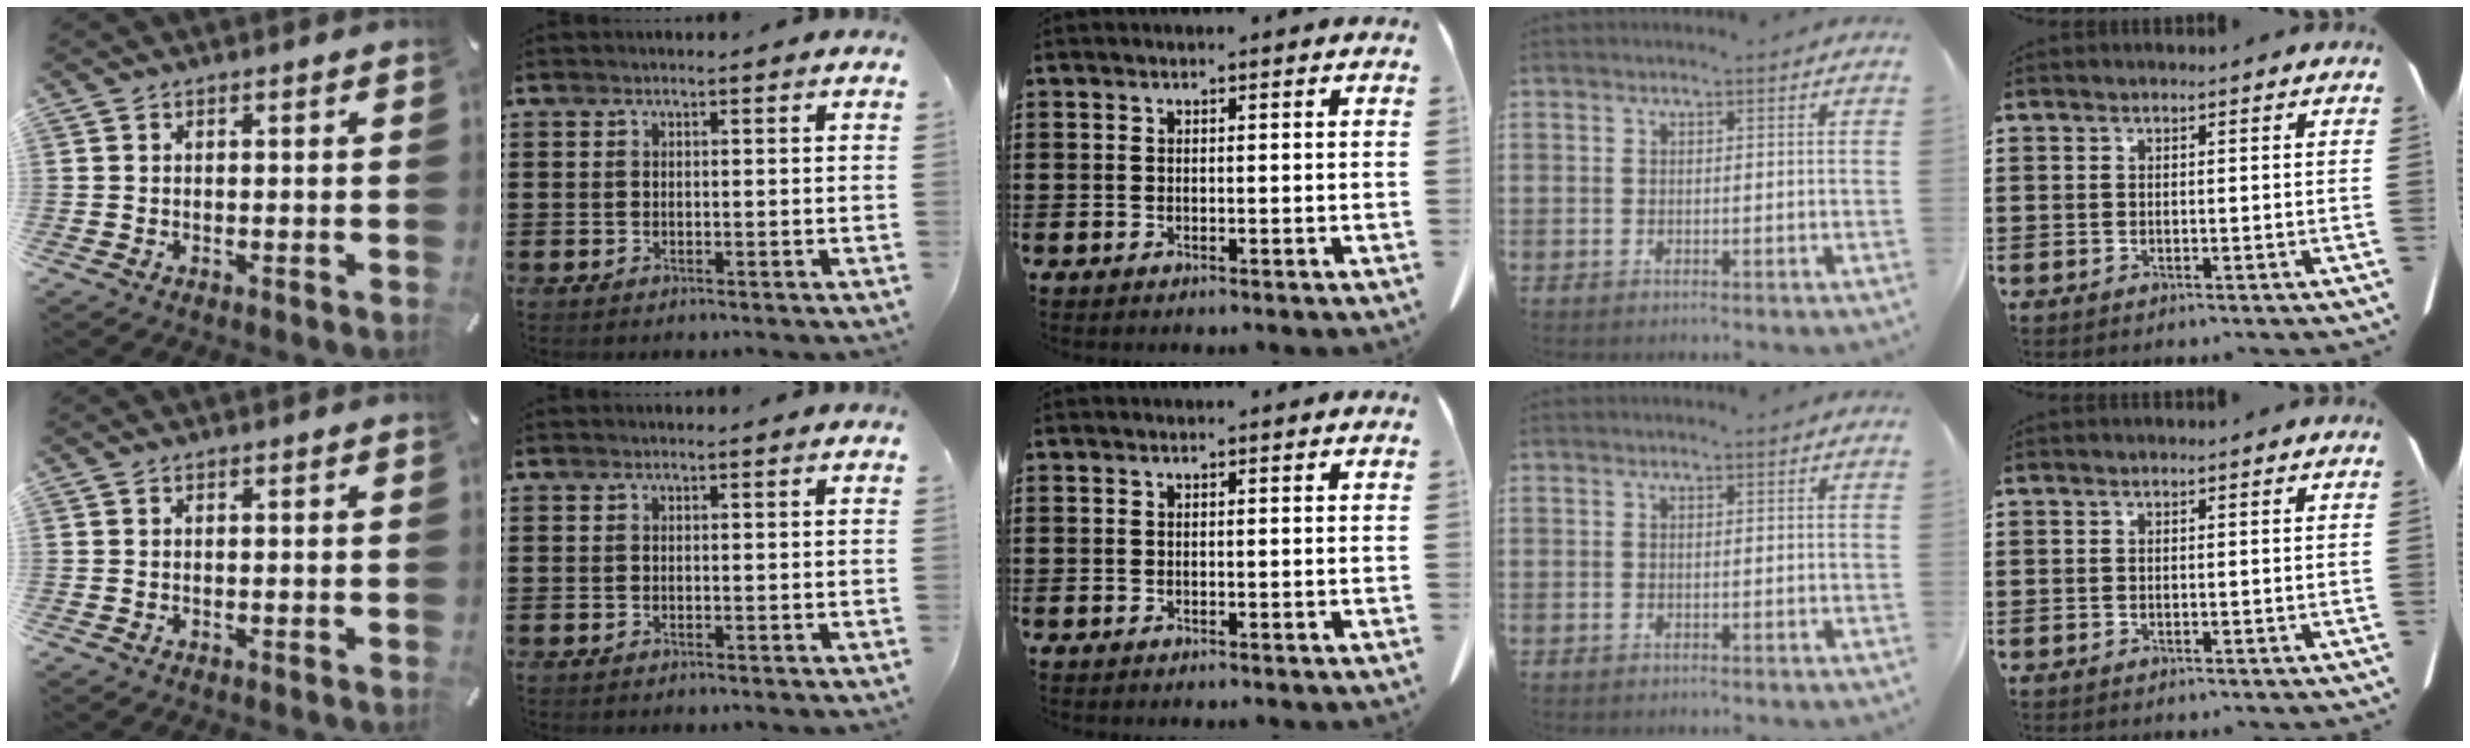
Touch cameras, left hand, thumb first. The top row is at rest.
{}